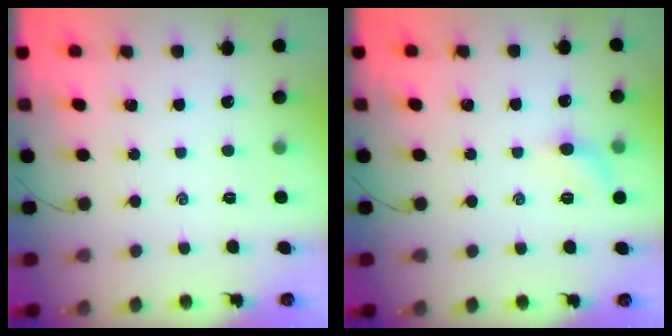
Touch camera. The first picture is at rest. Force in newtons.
{"total": 5.6, "press": 5.4, "slide": 1.1}